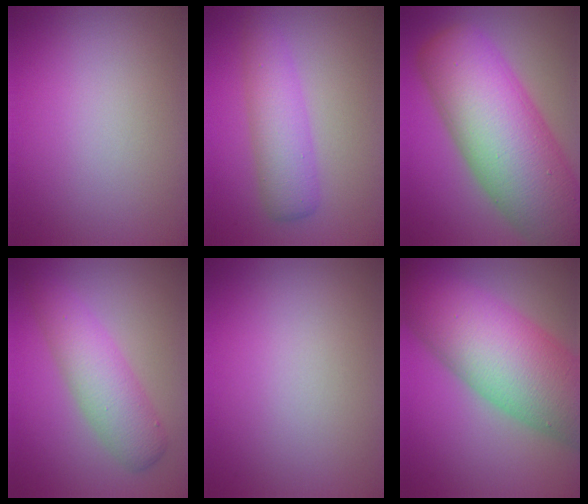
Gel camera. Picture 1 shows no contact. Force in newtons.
{"total": 4.1, "press": 4.1, "slide": 0.2}
{"total": 15.2, "press": 15.1, "slide": 0.6}
{"total": 4.7, "press": 4.7, "slide": 0.2}
{"total": 0.0}
{"total": 13.6, "press": 13.6, "slide": 0.5}